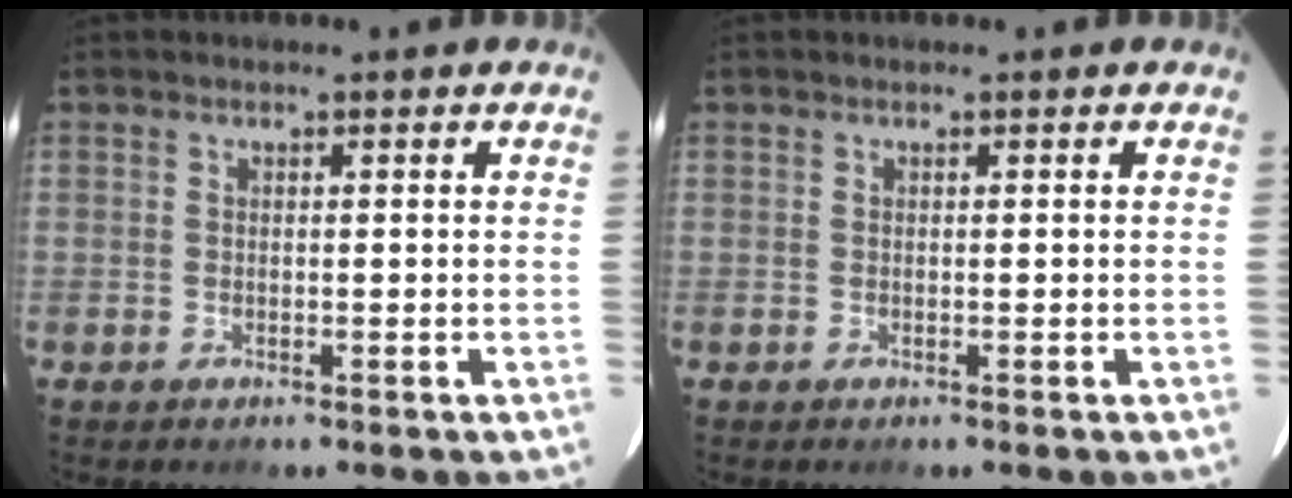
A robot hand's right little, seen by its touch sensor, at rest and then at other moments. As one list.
[{"total": 0.0}]